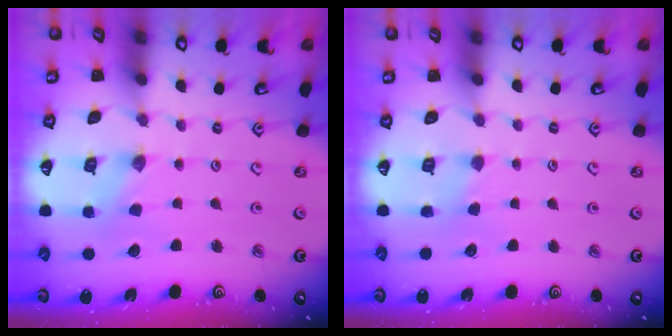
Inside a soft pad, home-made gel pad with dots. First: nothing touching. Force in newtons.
{"total": 1.6, "press": 1.6, "slide": 0.3}